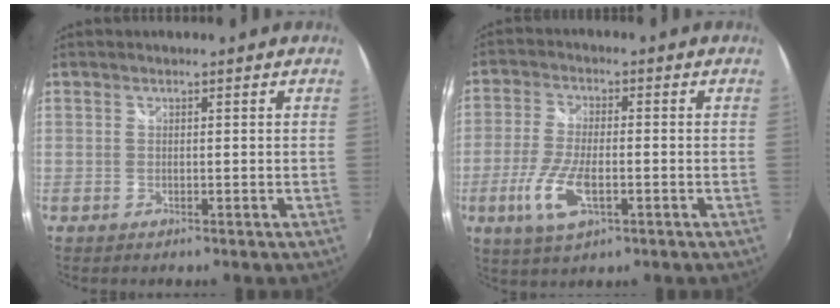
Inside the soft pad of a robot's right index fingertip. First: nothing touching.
{"total": 9.0, "force": [-3.1, 3.3, 7.8], "torque": [-0.172, -0.012, -0.059]}